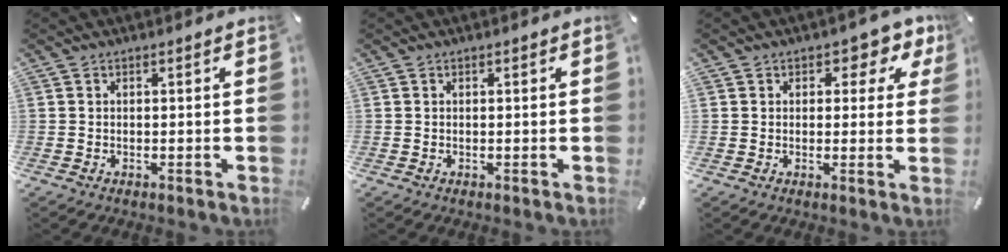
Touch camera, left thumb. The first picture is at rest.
{"total": 0.0}
{"total": 5.5, "force": [2.4, 4.3, 2.4], "torque": [-0.021, -0.014, 0.036]}